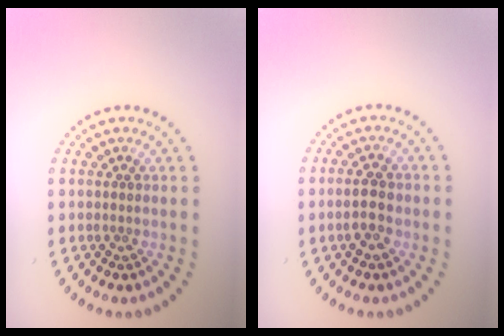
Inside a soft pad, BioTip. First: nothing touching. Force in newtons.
{"total": 2.6, "press": 2.6, "slide": 0.3}